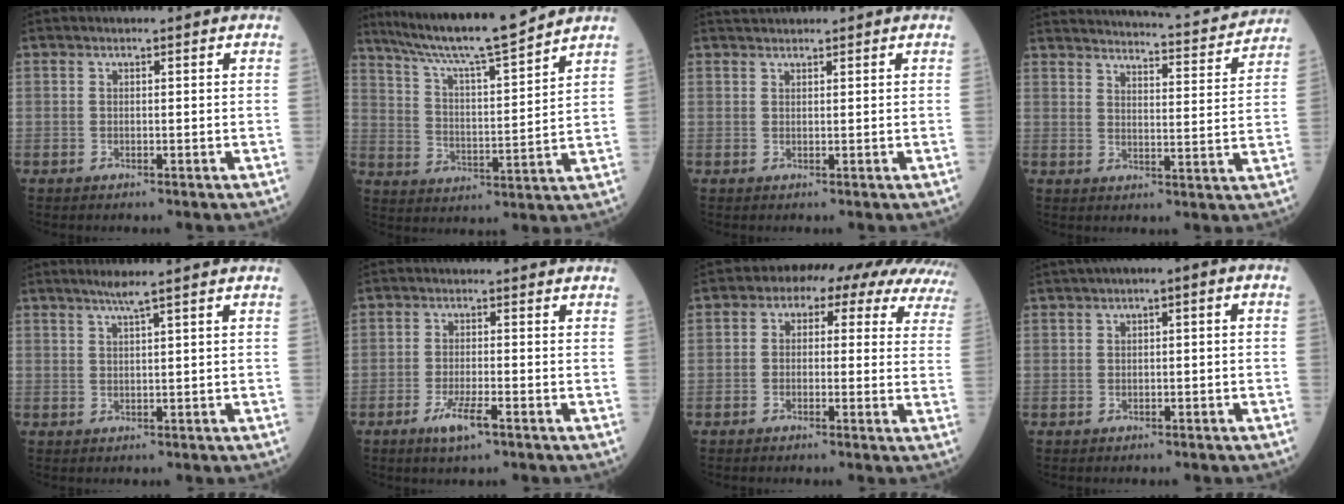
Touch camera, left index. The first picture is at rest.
{"total": 16.8, "force": [14.6, -0.3, 8.2], "torque": [-0.144, 0.002, 0.236]}
{"total": 2.9, "force": [2.8, 0.5, 0.7], "torque": [-0.009, 0.034, 0.046]}
{"total": 18.7, "force": [18.0, 1.7, 4.6], "torque": [-0.067, -0.031, 0.221]}
{"total": 2.1, "force": [1.4, -0.8, 1.3], "torque": [-0.030, 0.000, 0.033]}
{"total": 4.0, "force": [-2.4, 0.6, 3.2], "torque": [-0.070, -0.007, -0.043]}
{"total": 12.4, "force": [8.2, 6.1, 7.1], "torque": [-0.073, 0.051, 0.077]}
{"total": 3.2, "force": [0.4, 1.0, 3.0], "torque": [-0.044, 0.023, 0.002]}